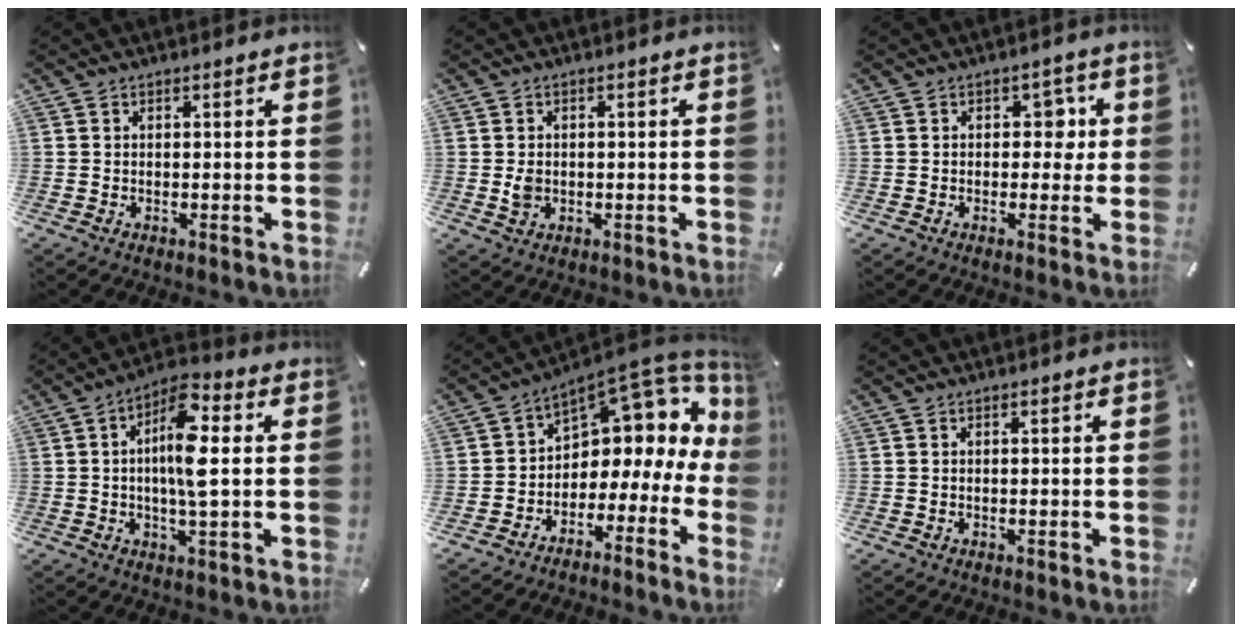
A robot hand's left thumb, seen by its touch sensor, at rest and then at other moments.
{"total": 2.8, "force": [-0.3, 2.2, 1.6], "torque": [-0.022, 0.002, -0.007]}
{"total": 5.2, "force": [0.6, 3.8, 3.5], "torque": [-0.026, -0.006, -0.003]}
{"total": 10.5, "force": [0.9, 3.0, 10.0], "torque": [-0.188, 0.001, 0.011]}
{"total": 8.6, "force": [5.2, 5.7, 3.7], "torque": [-0.056, -0.064, 0.086]}
{"total": 0.0}